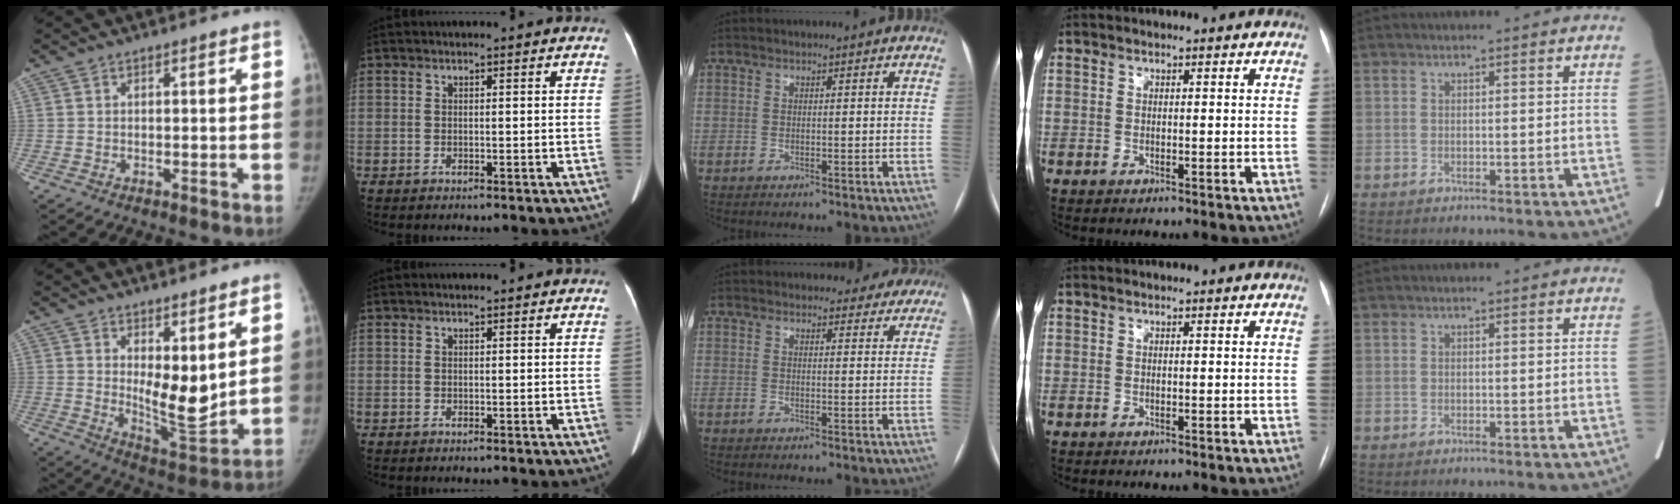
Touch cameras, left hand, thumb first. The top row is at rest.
{"thumb": {"total": 9.5, "force": [3.2, 3.7, 8.2], "torque": [-0.112, -0.046, 0.066]}, "middle": {"total": 6.8, "force": [6.2, 2.5, 0.9], "torque": [0.011, 0.001, 0.054]}}